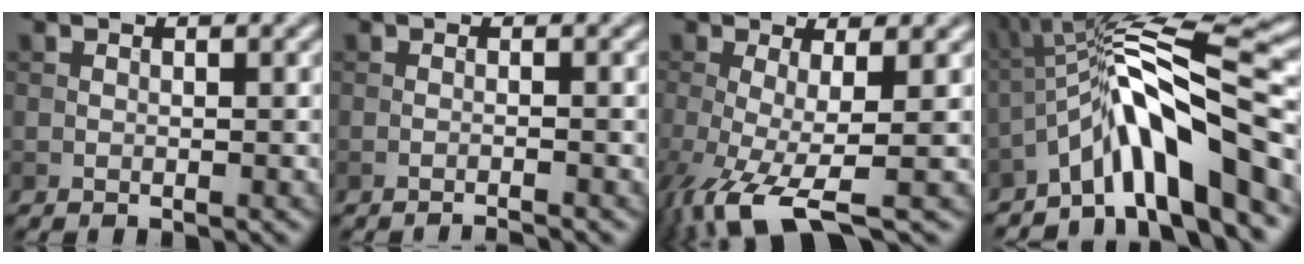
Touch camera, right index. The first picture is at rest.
{"total": 1.3, "force": [-0.9, 0.3, 1.0], "torque": [-0.002, -0.001, -0.026]}
{"total": 6.4, "force": [-2.5, 1.4, 5.7], "torque": [-0.110, -0.012, -0.053]}
{"total": 9.8, "force": [-4.3, 1.9, 8.6], "torque": [-0.130, 0.022, -0.083]}